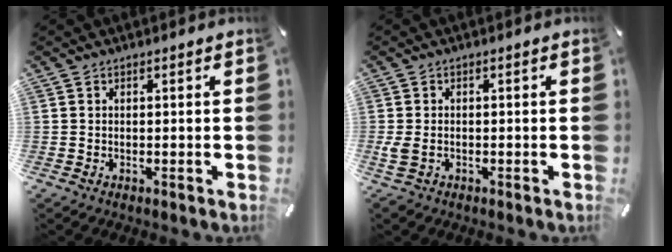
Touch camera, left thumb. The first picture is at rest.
{"total": 3.1, "force": [-0.7, 2.2, 2.1], "torque": [-0.051, -0.003, -0.012]}